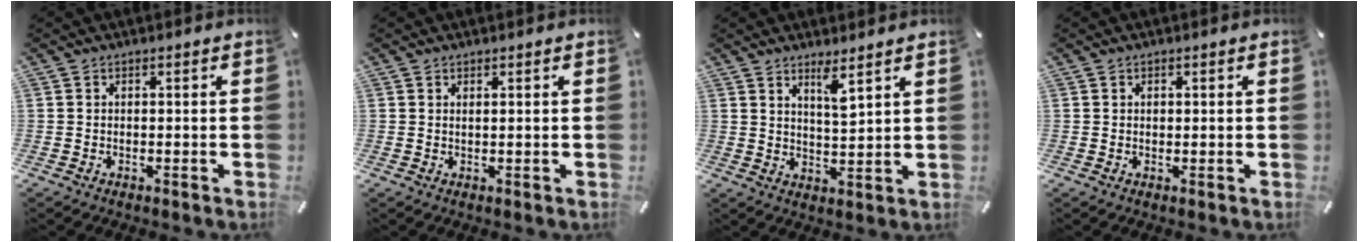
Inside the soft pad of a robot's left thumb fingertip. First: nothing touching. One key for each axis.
{"total": 0.7, "fx": 0.5, "fy": 0.0, "fz": 0.5, "tx": -0.010, "ty": -0.001, "tz": 0.009}
{"total": 5.1, "fx": 4.1, "fy": 0.4, "fz": 2.9, "tx": -0.053, "ty": -0.031, "tz": 0.068}
{"total": 0.6, "fx": 0.2, "fy": 0.5, "fz": 0.3, "tx": 0.001, "ty": -0.003, "tz": 0.001}